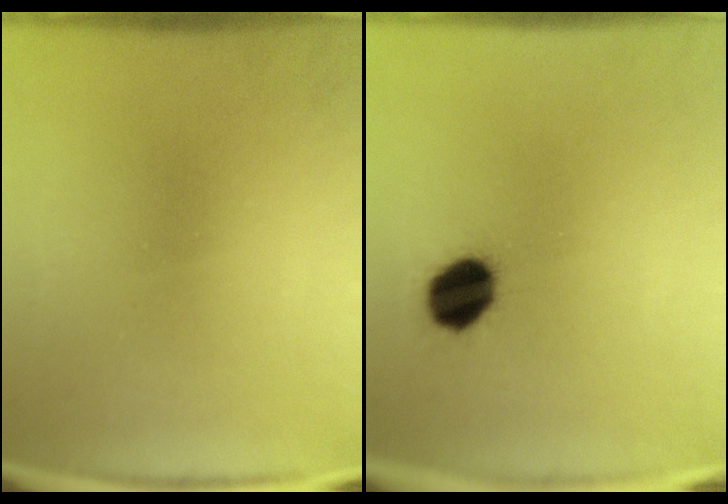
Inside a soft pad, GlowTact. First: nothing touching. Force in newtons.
{"total": 8.9}